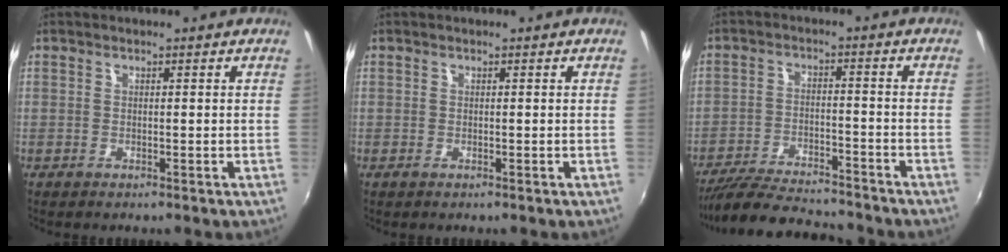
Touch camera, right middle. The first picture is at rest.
{"total": 0.0}
{"total": 14.6, "force": [-13.1, 2.7, 5.8], "torque": [-0.136, -0.017, -0.212]}